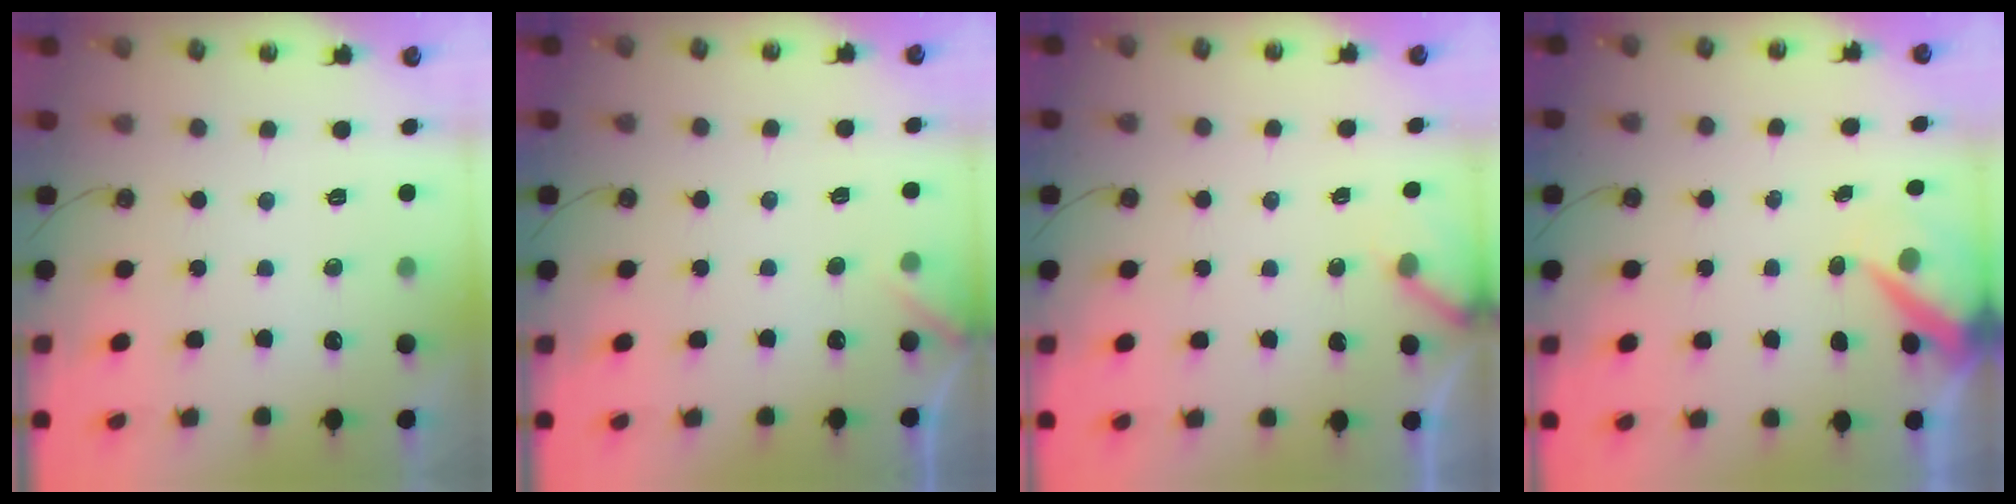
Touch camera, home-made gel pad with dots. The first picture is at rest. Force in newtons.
{"total": 4.7, "press": 4.7, "slide": 0.6}
{"total": 2.7, "press": 2.7, "slide": 0.2}
{"total": 6.2, "press": 6.1, "slide": 0.9}